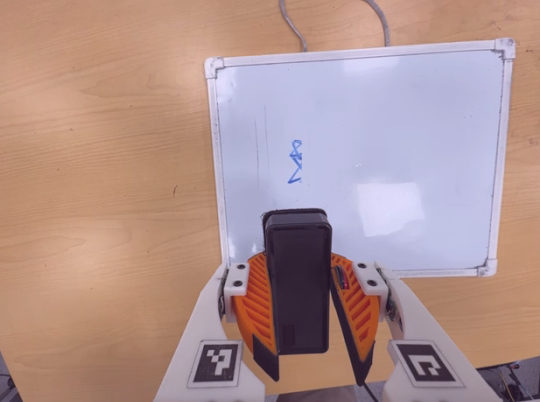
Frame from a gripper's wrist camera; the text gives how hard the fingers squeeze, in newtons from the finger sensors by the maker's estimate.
{"total": 10.0, "left": 9.8, "right": 10.1}